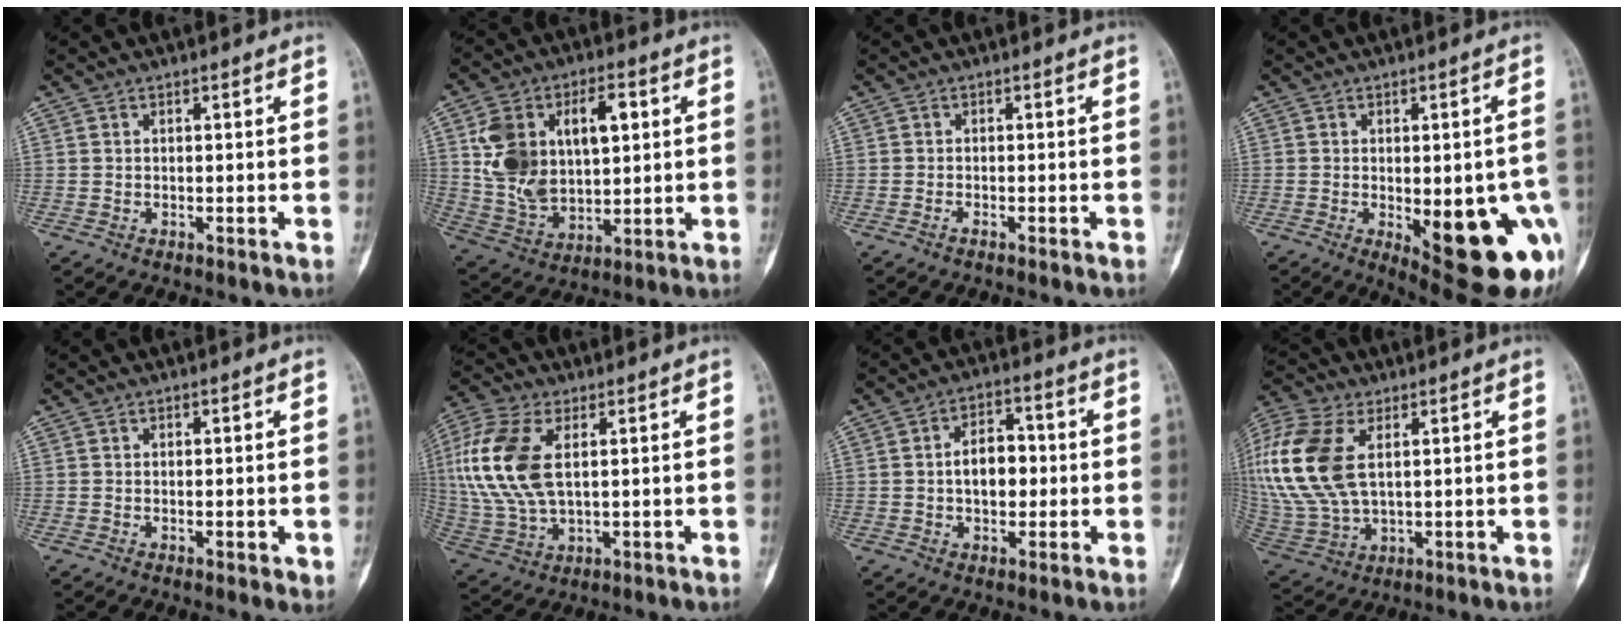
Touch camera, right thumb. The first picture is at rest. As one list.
[{"total": 18.5, "force": [4.3, 11.3, 14.0], "torque": [-0.231, 0.004, 0.090]}, {"total": 0.5, "force": [-0.5, 0.0, 0.2], "torque": [-0.010, 0.003, -0.011]}, {"total": 18.5, "force": [-5.0, 6.5, 16.6], "torque": [-0.156, -0.001, -0.037]}, {"total": 2.2, "force": [-0.4, 0.6, 2.0], "torque": [-0.024, -0.006, -0.004]}, {"total": 15.9, "force": [3.5, 8.6, 13.0], "torque": [-0.299, 0.000, 0.071]}, {"total": 9.8, "force": [0.0, 6.2, 7.5], "torque": [-0.085, 0.018, -0.006]}, {"total": 21.0, "force": [5.2, 12.3, 16.3], "torque": [-0.394, -0.007, 0.106]}]